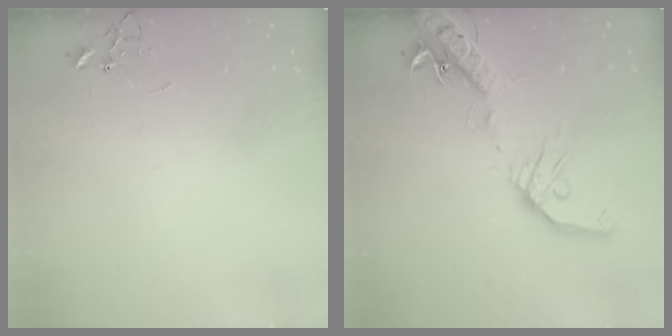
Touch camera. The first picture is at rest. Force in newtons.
{"total": 20.1, "press": 19.7, "slide": 3.9}